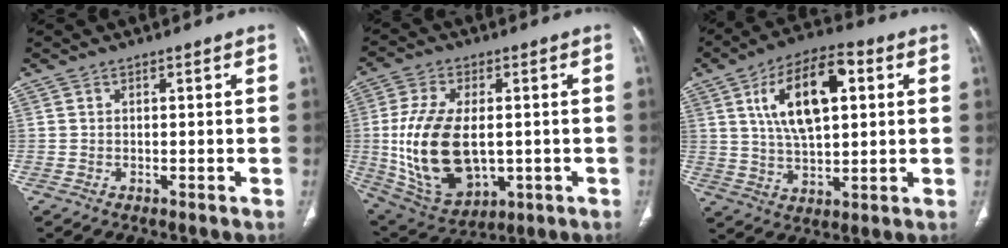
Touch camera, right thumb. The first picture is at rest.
{"total": 18.6, "force": [-0.8, 10.9, 15.1], "torque": [-0.290, -0.010, 0.010]}
{"total": 15.6, "force": [4.6, 7.2, 13.1], "torque": [-0.219, 0.005, 0.077]}